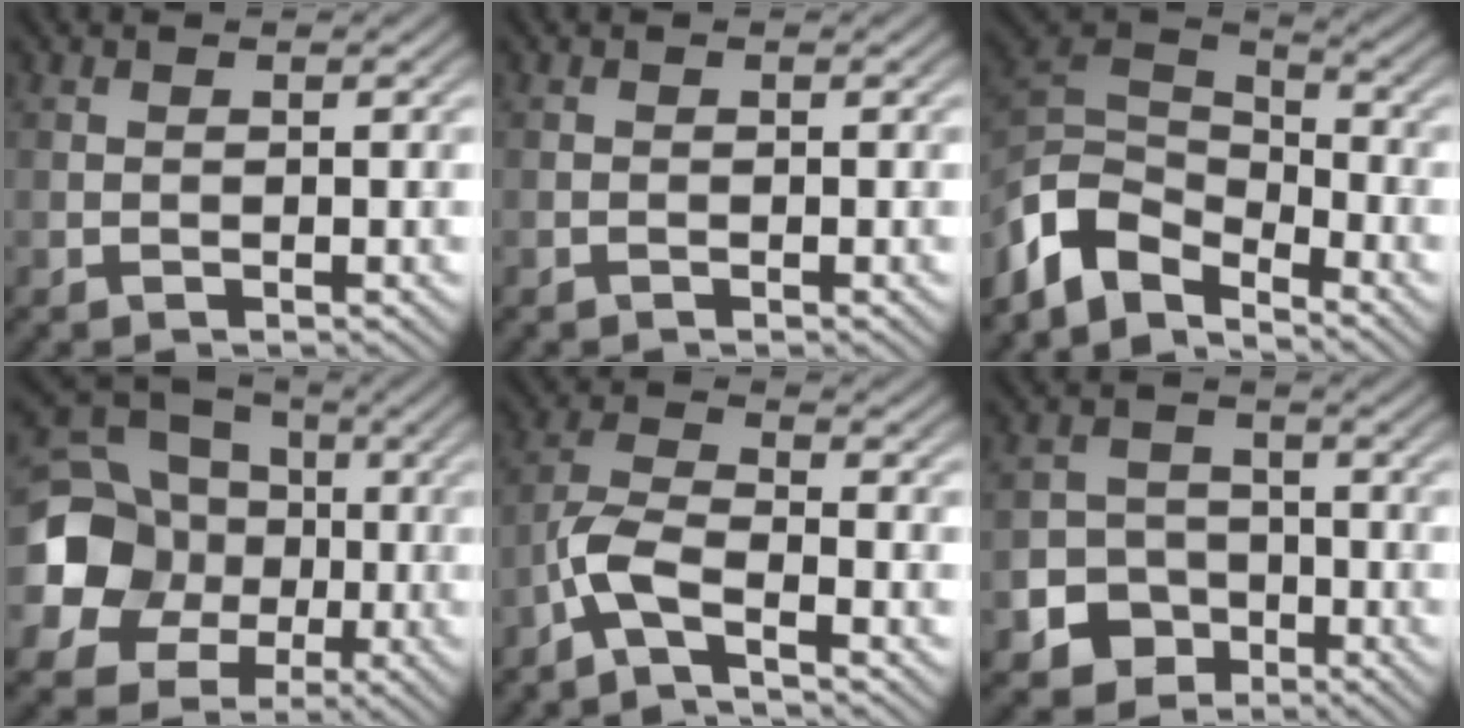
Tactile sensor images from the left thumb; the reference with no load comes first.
{"total": 0.0}
{"total": 8.9, "force": [-6.2, 4.5, 4.6], "torque": [-0.102, -0.003, -0.138]}
{"total": 19.4, "force": [-1.6, 17.7, 7.7], "torque": [-0.240, -0.004, -0.062]}
{"total": 5.0, "force": [-3.2, 1.3, 3.7], "torque": [-0.085, 0.002, -0.084]}
{"total": 5.7, "force": [-2.9, 4.6, 1.7], "torque": [-0.026, -0.005, -0.070]}